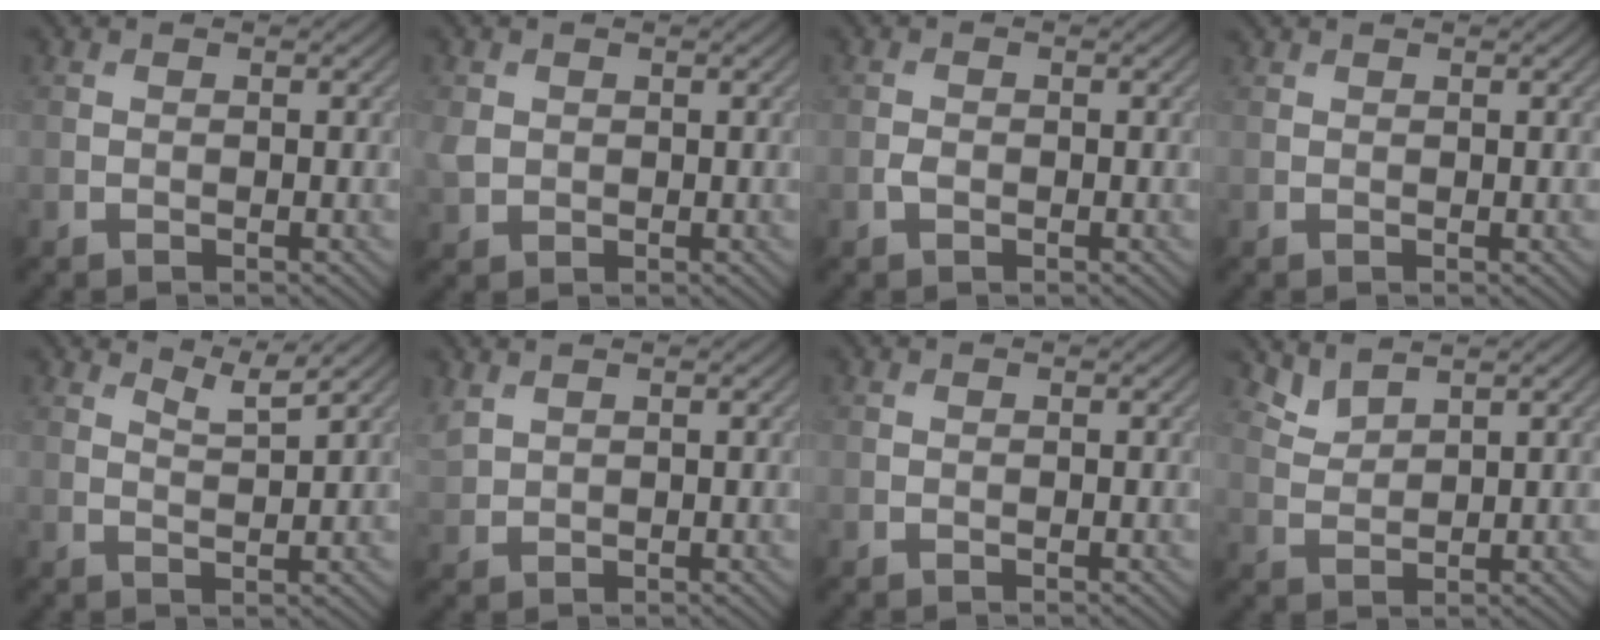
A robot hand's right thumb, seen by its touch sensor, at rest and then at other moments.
{"total": 2.3, "force": [0.4, 2.0, 0.9], "torque": [-0.028, 0.000, 0.007]}
{"total": 1.0, "force": [-0.4, 0.6, 0.6], "torque": [-0.014, -0.001, -0.009]}
{"total": 0.6, "force": [0.5, 0.1, 0.0], "torque": [-0.002, 0.002, 0.012]}
{"total": 2.7, "force": [2.4, 0.2, 1.3], "torque": [-0.026, 0.002, 0.051]}
{"total": 2.2, "force": [1.5, 1.1, 1.1], "torque": [-0.037, 0.006, 0.039]}
{"total": 0.0}
{"total": 2.6, "force": [2.4, 0.4, 0.7], "torque": [-0.026, -0.003, 0.060]}